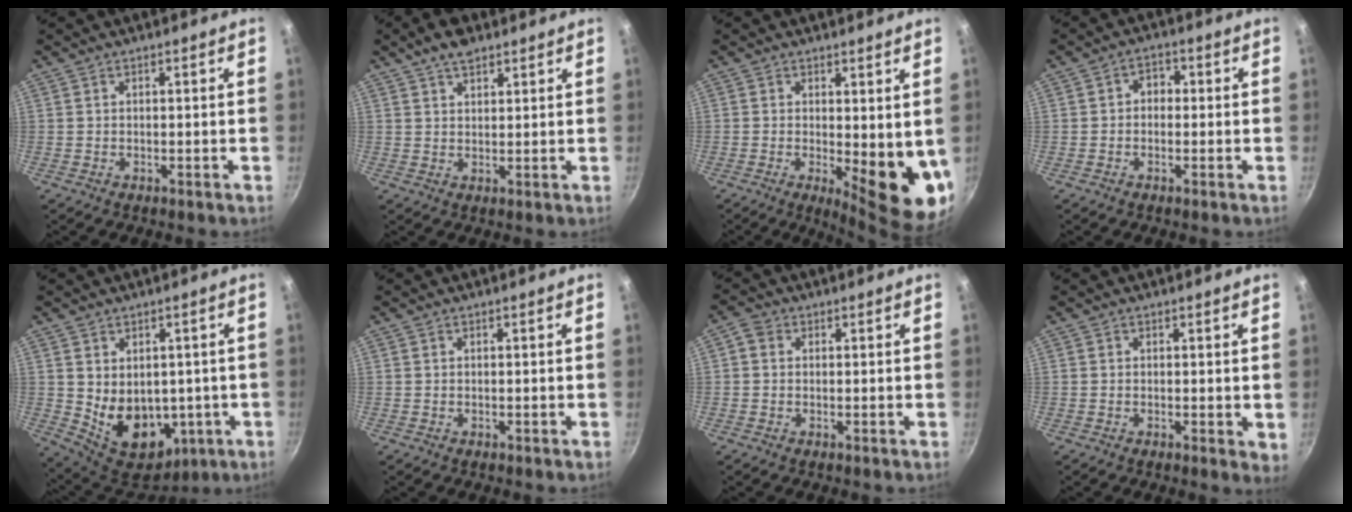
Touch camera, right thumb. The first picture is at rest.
{"total": 5.6, "force": [3.8, 2.8, 3.1], "torque": [-0.036, -0.008, 0.062]}
{"total": 10.8, "force": [-0.2, 4.0, 10.0], "torque": [-0.107, -0.023, 0.006]}
{"total": 3.1, "force": [-0.2, 2.5, 1.8], "torque": [-0.010, 0.010, -0.012]}
{"total": 13.6, "force": [-0.6, 10.1, 9.2], "torque": [-0.112, -0.024, 0.025]}
{"total": 0.0}
{"total": 2.4, "force": [0.3, 2.1, 1.2], "torque": [-0.022, 0.006, -0.004]}
{"total": 2.1, "force": [0.1, 1.1, 1.8], "torque": [-0.020, -0.006, 0.000]}